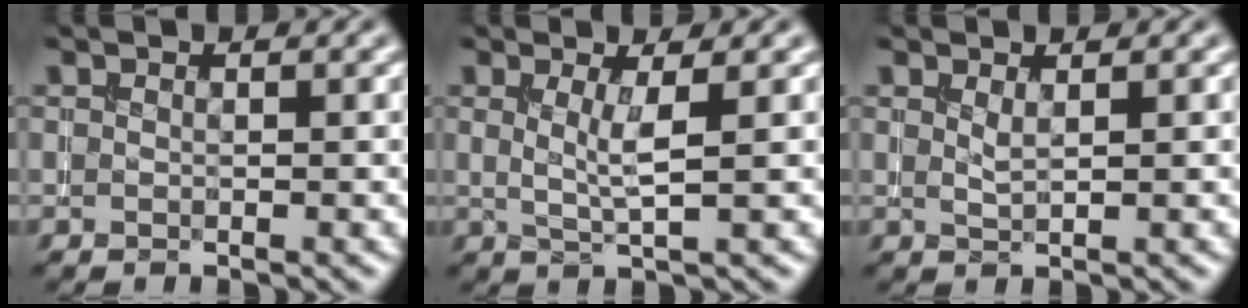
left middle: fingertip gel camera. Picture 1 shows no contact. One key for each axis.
{"total": 2.5, "fx": 0.6, "fy": 0.5, "fz": 2.4, "tx": -0.043, "ty": -0.007, "tz": 0.009}
{"total": 0.9, "fx": 0.6, "fy": 0.2, "fz": 0.7, "tx": -0.018, "ty": -0.003, "tz": 0.011}